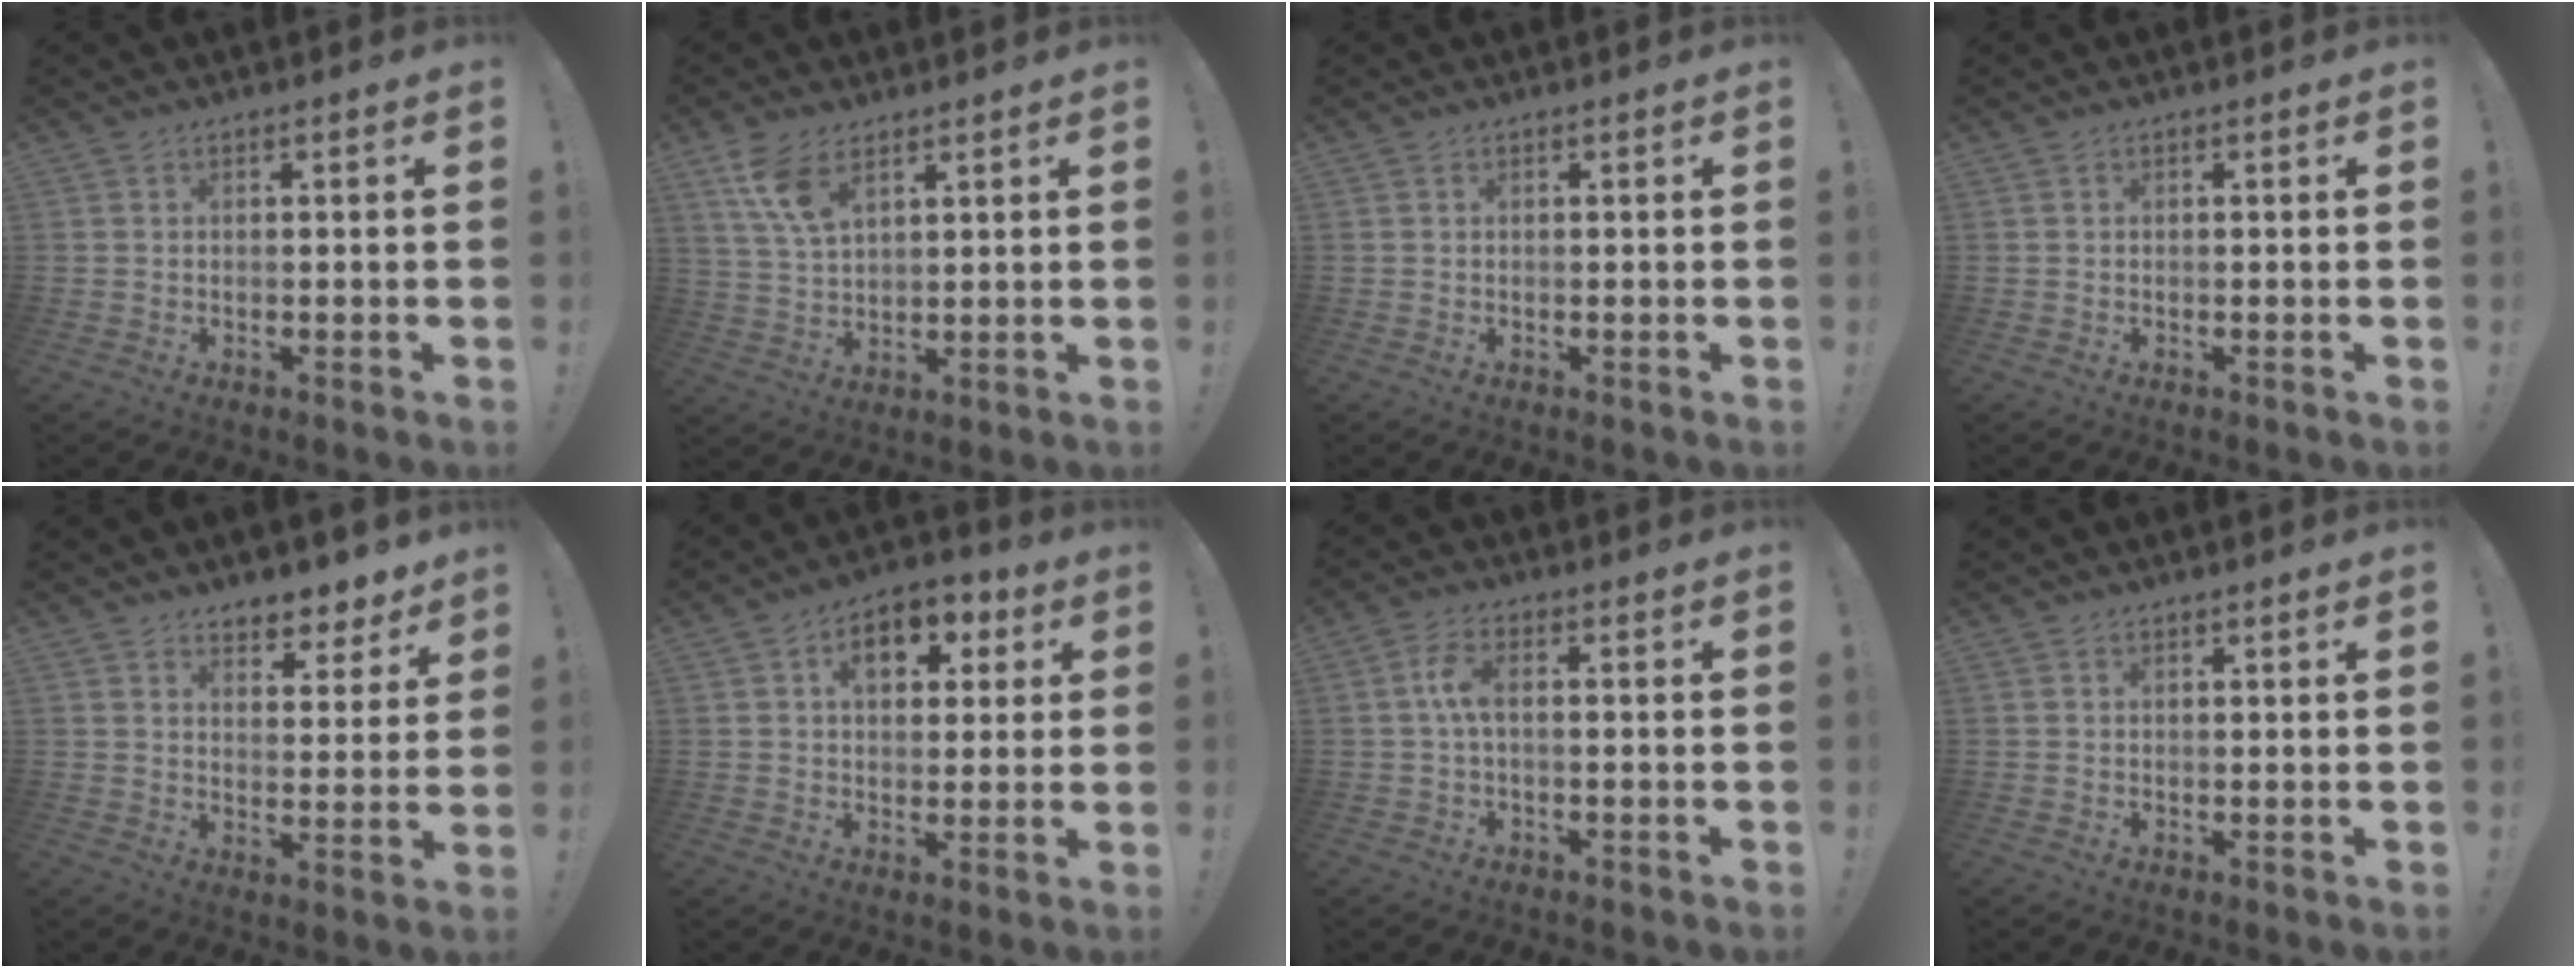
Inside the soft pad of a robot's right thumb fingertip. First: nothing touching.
{"total": 8.9, "force": [5.5, 4.1, 5.6], "torque": [-0.102, -0.027, 0.103]}
{"total": 0.0}
{"total": 0.0}
{"total": 6.9, "force": [6.0, 2.9, 1.4], "torque": [-0.002, -0.057, 0.109]}
{"total": 9.8, "force": [3.5, 6.7, 6.2], "torque": [-0.076, -0.007, 0.060]}
{"total": 5.3, "force": [0.0, 1.9, 4.9], "torque": [-0.102, 0.001, -0.002]}
{"total": 0.6, "force": [0.6, 0.0, 0.1], "torque": [0.003, -0.002, 0.010]}